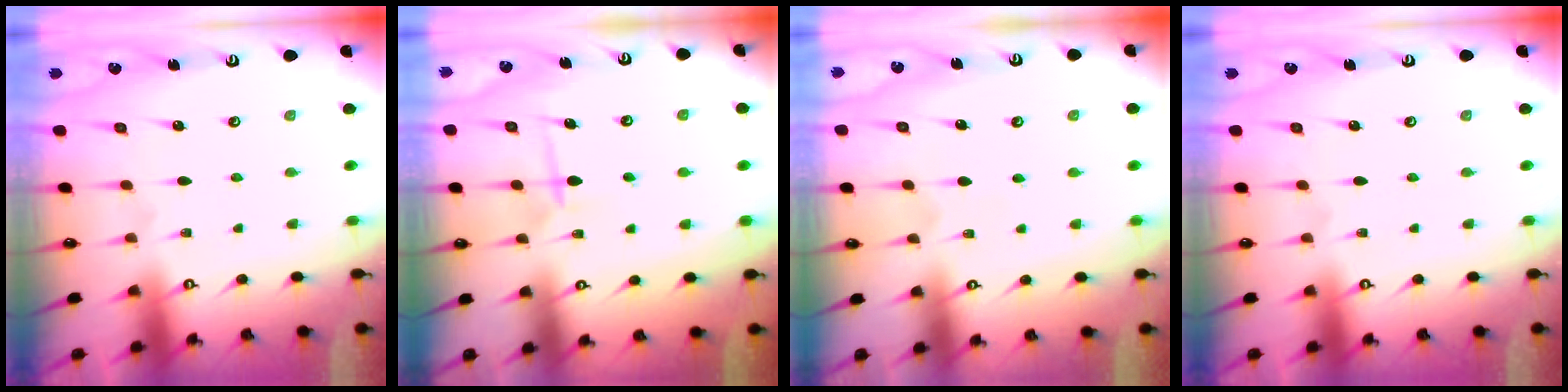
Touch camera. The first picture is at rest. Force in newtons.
{"total": 7.5, "press": 7.4, "slide": 0.7}
{"total": 3.9, "press": 3.9, "slide": 0.2}
{"total": 0.0}